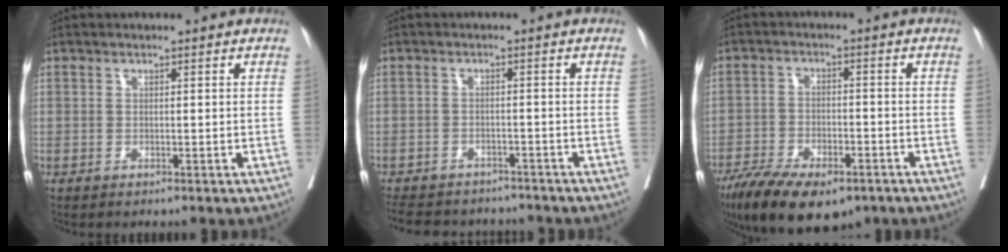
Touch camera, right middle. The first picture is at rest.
{"total": 12.3, "force": [-11.0, 4.5, 3.4], "torque": [-0.073, 0.005, -0.141]}
{"total": 14.0, "force": [-9.4, 5.2, 8.9], "torque": [-0.159, -0.020, -0.150]}